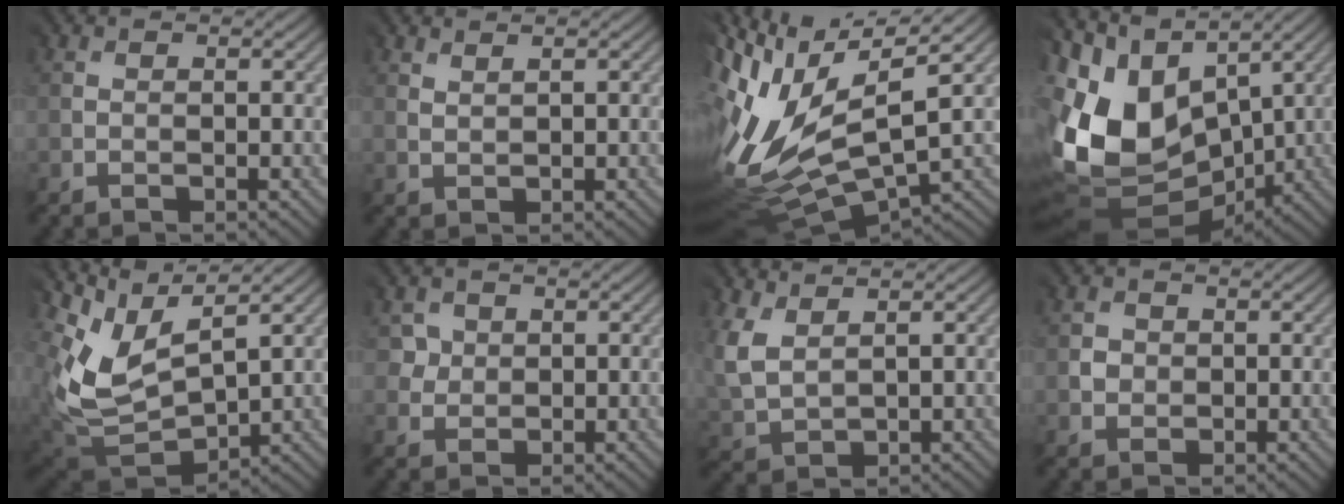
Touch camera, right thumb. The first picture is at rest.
{"total": 2.0, "force": [1.8, -0.1, -0.7], "torque": [0.013, 0.006, 0.039]}
{"total": 14.0, "force": [2.3, 5.8, 12.6], "torque": [-0.279, -0.017, 0.072]}
{"total": 13.8, "force": [2.5, 9.9, 9.4], "torque": [-0.238, 0.013, 0.043]}
{"total": 6.8, "force": [4.5, 3.9, 3.2], "torque": [-0.089, 0.001, 0.094]}
{"total": 2.8, "force": [1.2, 2.1, -1.4], "torque": [0.022, -0.003, 0.021]}
{"total": 4.7, "force": [3.4, 2.7, 1.9], "torque": [-0.082, 0.008, 0.073]}
{"total": 1.8, "force": [0.2, 1.5, -1.0], "torque": [0.021, -0.003, 0.005]}